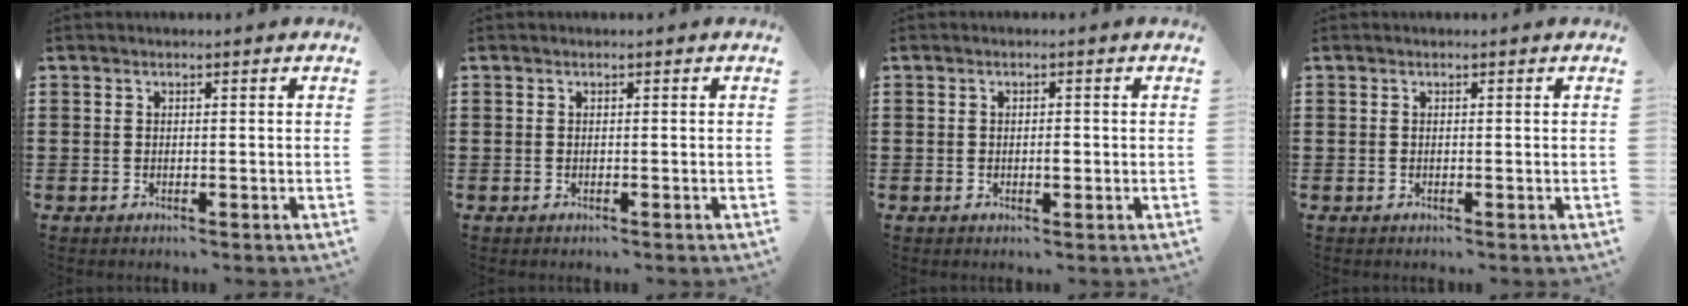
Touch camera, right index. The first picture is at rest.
{"total": 0.0}
{"total": 1.5, "force": [-0.2, 0.7, 1.4], "torque": [-0.025, 0.001, -0.004]}
{"total": 0.0}